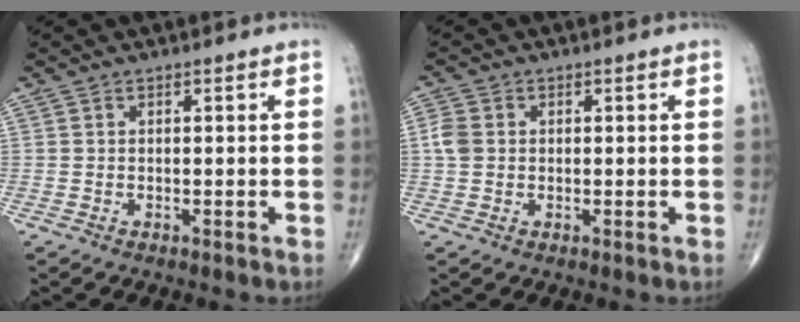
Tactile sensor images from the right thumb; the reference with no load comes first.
{"total": 3.3, "force": [0.2, 2.7, 1.8], "torque": [-0.041, 0.006, 0.001]}